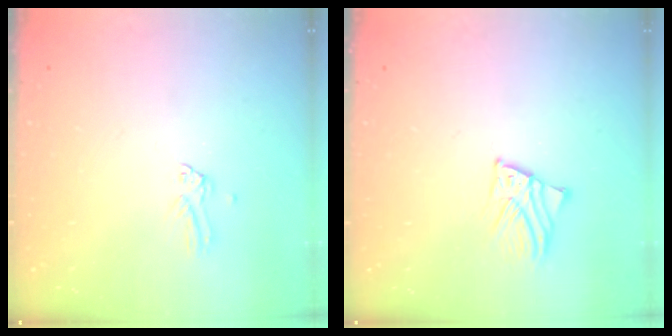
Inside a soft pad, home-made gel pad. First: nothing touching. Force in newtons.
{"total": 2.6, "press": 2.6, "slide": 0.2}